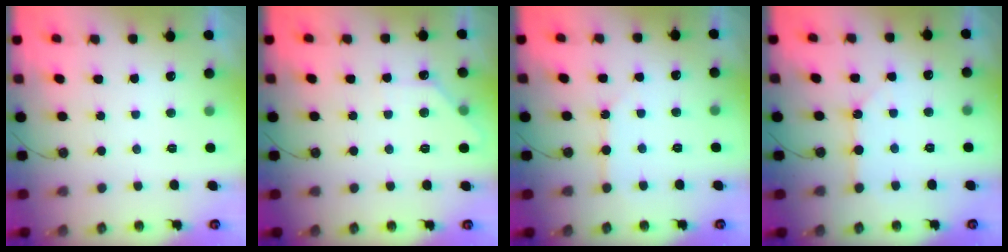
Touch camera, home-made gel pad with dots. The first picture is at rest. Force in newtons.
{"total": 5.7, "press": 5.7, "slide": 0.8}
{"total": 2.2, "press": 2.2, "slide": 0.3}
{"total": 2.5, "press": 2.5, "slide": 0.3}